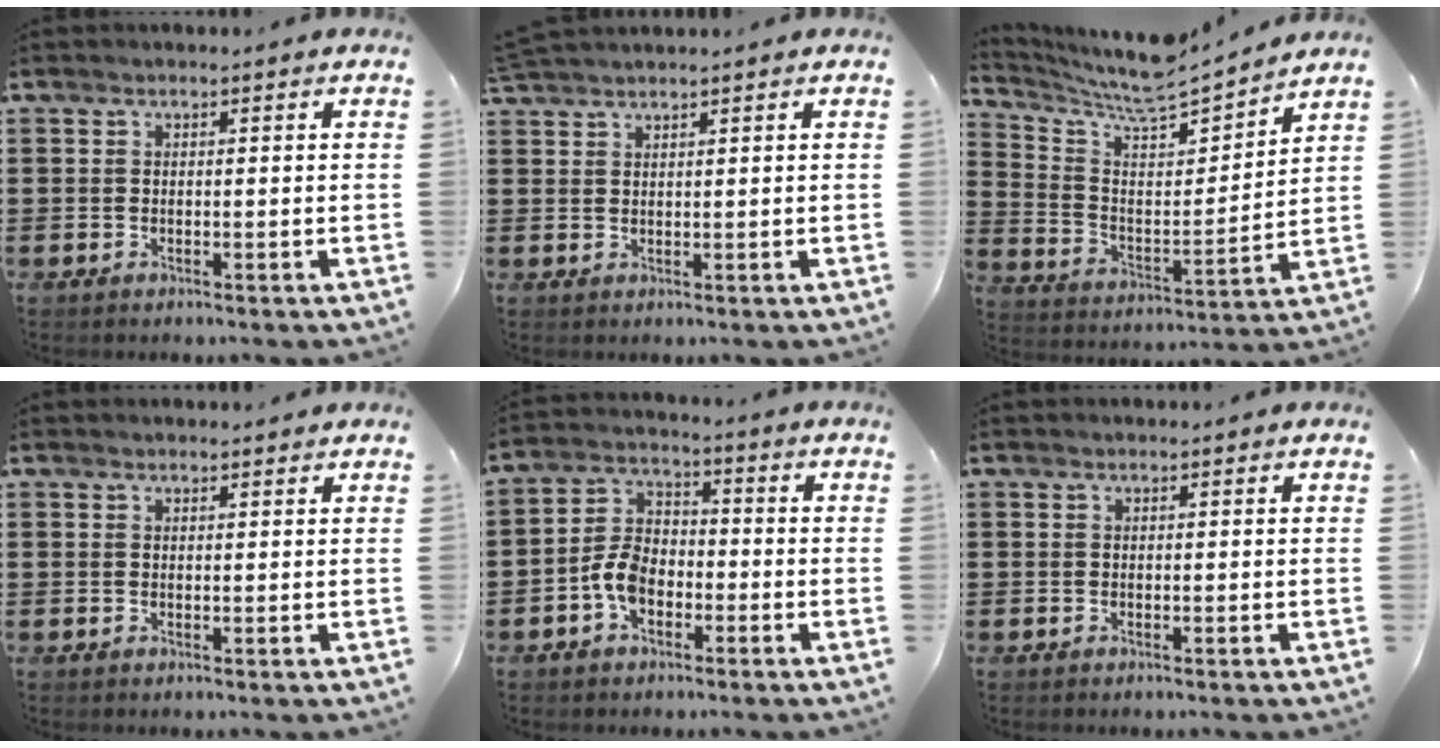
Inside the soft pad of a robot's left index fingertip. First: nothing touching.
{"total": 2.2, "force": [2.2, -0.1, 0.3], "torque": [-0.012, 0.001, 0.044]}
{"total": 7.4, "force": [6.9, 0.9, 2.6], "torque": [-0.083, -0.059, 0.116]}
{"total": 0.8, "force": [0.8, 0.2, 0.2], "torque": [-0.005, 0.001, 0.015]}
{"total": 6.2, "force": [-2.5, 4.1, 3.9], "torque": [-0.098, 0.008, -0.054]}
{"total": 0.0}